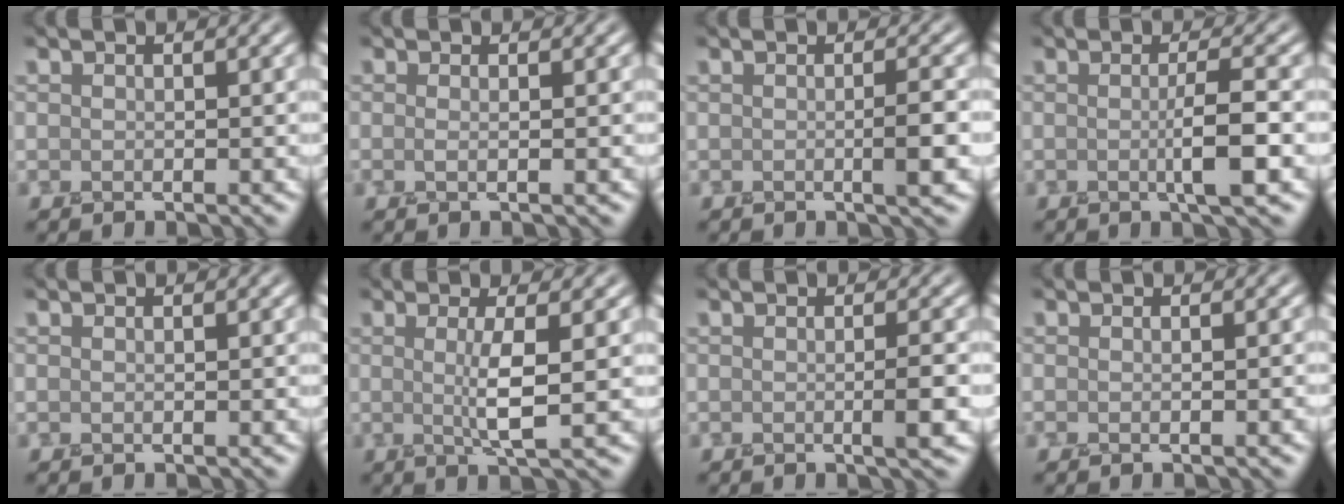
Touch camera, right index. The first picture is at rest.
{"total": 1.0, "force": [-0.1, 0.3, 0.9], "torque": [-0.012, -0.004, -0.010]}
{"total": 2.1, "force": [-0.4, 0.2, 2.1], "torque": [-0.034, -0.007, -0.005]}
{"total": 3.1, "force": [-0.4, 0.3, 3.0], "torque": [-0.053, -0.008, -0.008]}
{"total": 0.0}
{"total": 3.2, "force": [0.1, 0.4, 3.2], "torque": [-0.058, -0.008, 0.001]}
{"total": 1.9, "force": [-0.4, 0.1, 1.8], "torque": [-0.029, -0.007, -0.006]}
{"total": 1.3, "force": [-0.2, 0.4, 1.2], "torque": [-0.006, -0.002, -0.008]}